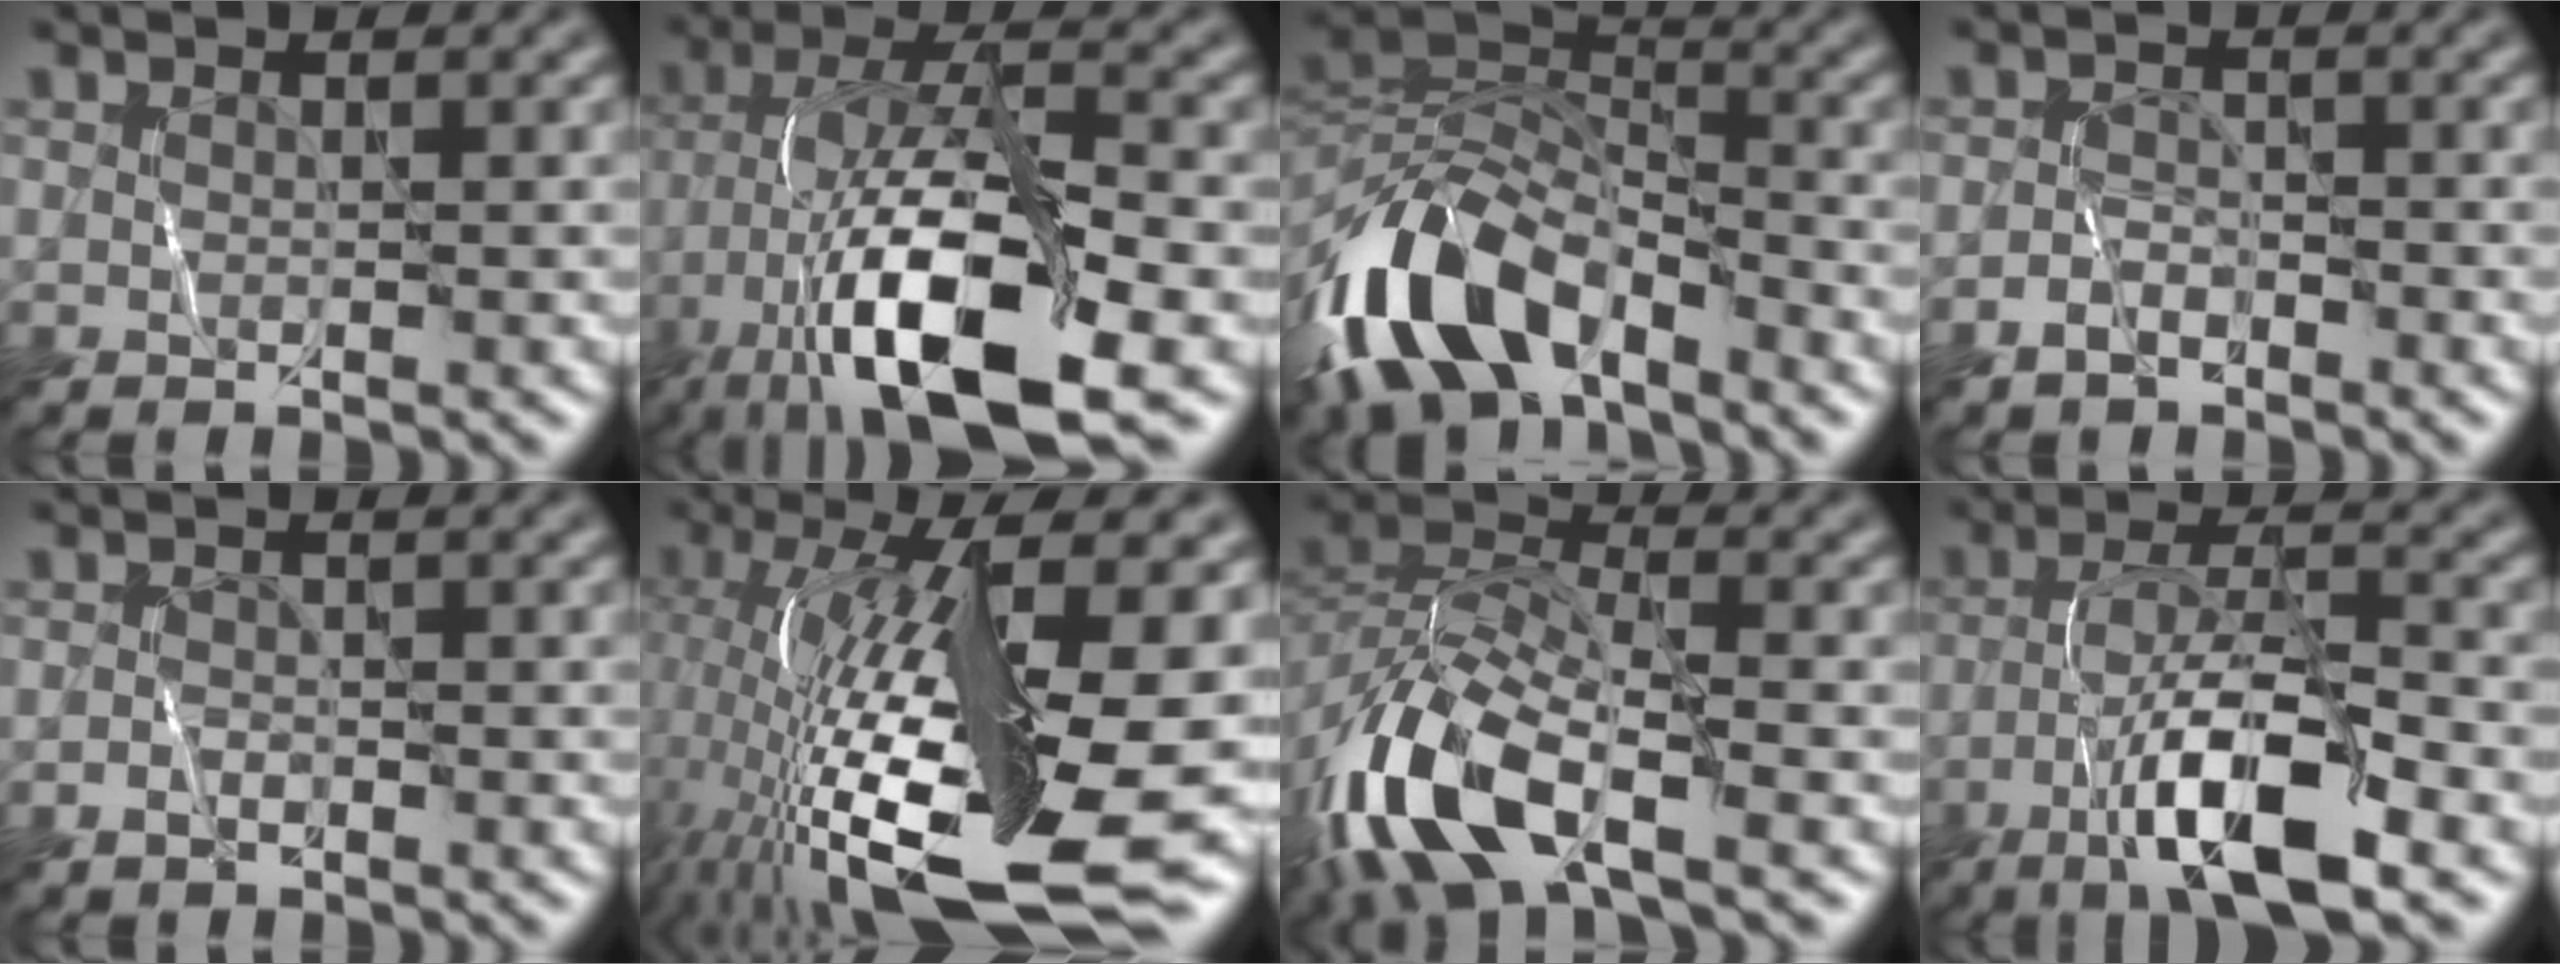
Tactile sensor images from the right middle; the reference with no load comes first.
{"total": 15.5, "force": [-6.9, 5.4, 12.9], "torque": [-0.231, 0.001, -0.128]}
{"total": 11.8, "force": [-6.4, 6.1, 7.7], "torque": [-0.157, -0.004, -0.124]}
{"total": 2.0, "force": [-1.4, 1.2, 0.8], "torque": [-0.012, 0.006, -0.030]}
{"total": 1.3, "force": [-0.8, 0.8, 0.6], "torque": [-0.009, 0.002, -0.017]}
{"total": 17.5, "force": [-2.2, 5.5, 16.5], "torque": [-0.311, -0.002, -0.028]}
{"total": 10.0, "force": [-5.2, 4.4, 7.3], "torque": [-0.157, 0.002, -0.110]}
{"total": 9.6, "force": [-4.8, 2.3, 7.9], "torque": [-0.140, 0.012, -0.091]}